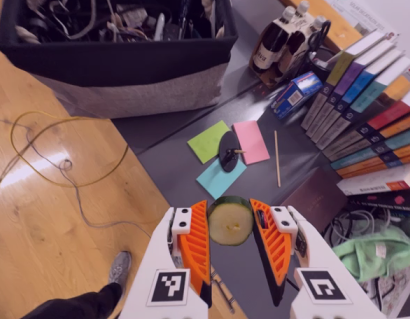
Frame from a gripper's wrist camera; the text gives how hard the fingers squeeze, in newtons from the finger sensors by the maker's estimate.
{"total": 10.1, "left": 10.5, "right": 9.8}